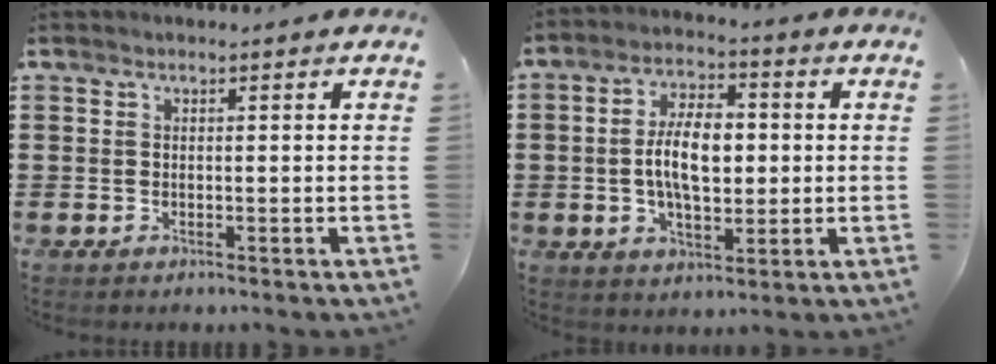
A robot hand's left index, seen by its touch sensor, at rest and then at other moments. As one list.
[{"total": 8.9, "force": [0.1, 4.4, 7.7], "torque": [-0.156, 0.005, -0.007]}]